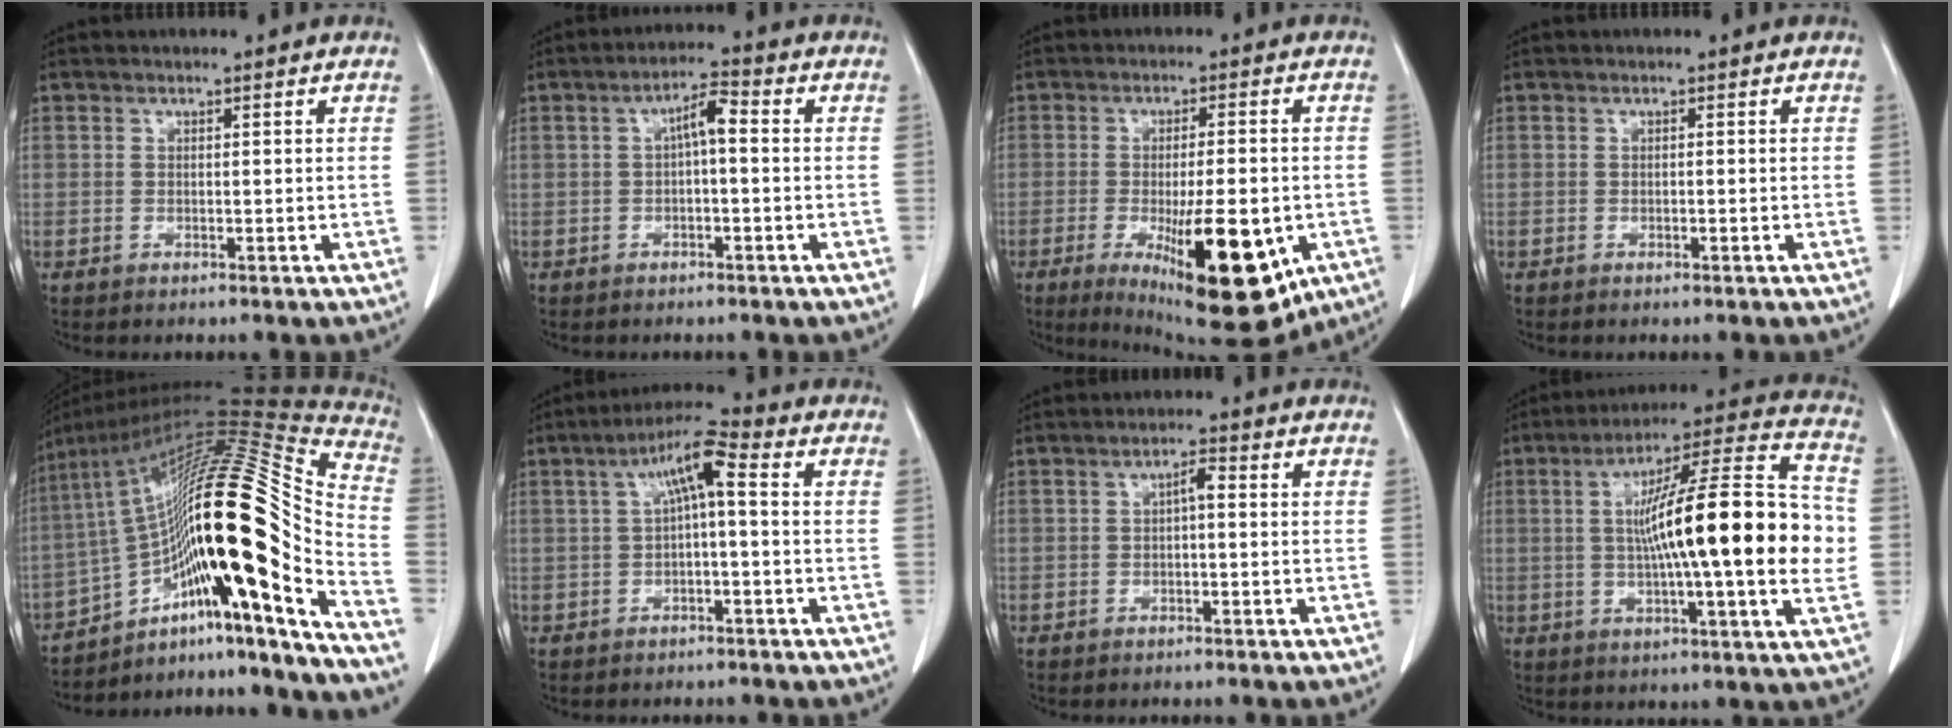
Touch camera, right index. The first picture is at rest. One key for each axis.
{"total": 5.9, "fx": 0.5, "fy": 1.4, "fz": 5.7, "tx": -0.100, "ty": 0.025, "tz": 0.006}
{"total": 16.7, "fx": -5.8, "fy": 4.3, "fz": 15.0, "tx": -0.200, "ty": -0.026, "tz": -0.069}
{"total": 0.0}
{"total": 31.3, "fx": -12.8, "fy": 3.8, "fz": 28.4, "tx": -0.423, "ty": 0.030, "tz": -0.203}
{"total": 6.9, "fx": 1.0, "fy": 1.1, "fz": 6.7, "tx": -0.117, "ty": 0.030, "tz": 0.013}
{"total": 2.1, "fx": 0.1, "fy": 0.6, "fz": 2.1, "tx": -0.035, "ty": 0.009, "tz": 0.001}
{"total": 23.4, "fx": 0.1, "fy": 1.7, "fz": 23.3, "tx": -0.331, "ty": 0.022, "tz": -0.009}